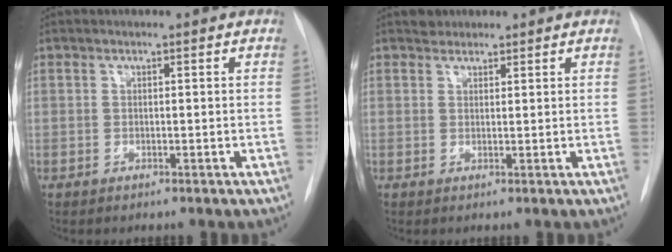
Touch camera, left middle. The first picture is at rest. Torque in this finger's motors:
{"motor_torque": [-0.09, -0.17, -0.11, 0.00]}